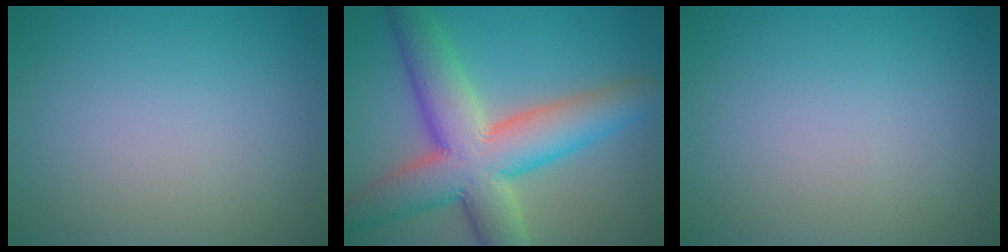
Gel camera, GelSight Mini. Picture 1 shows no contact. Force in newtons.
{"total": 10.4, "press": 10.4, "slide": 0.5}
{"total": 0.0}